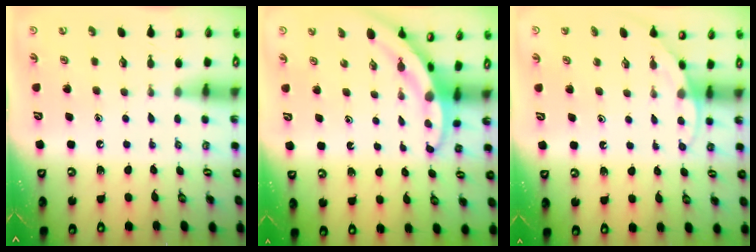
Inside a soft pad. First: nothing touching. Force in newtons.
{"total": 3.2, "press": 3.2, "slide": 0.2}
{"total": 6.4, "press": 6.4, "slide": 0.3}